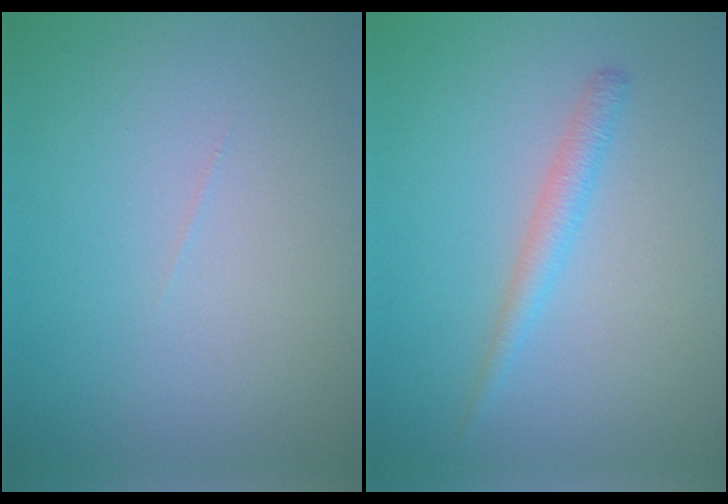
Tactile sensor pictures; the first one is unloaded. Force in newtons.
{"total": 1.8, "press": 1.8, "slide": 0.0}